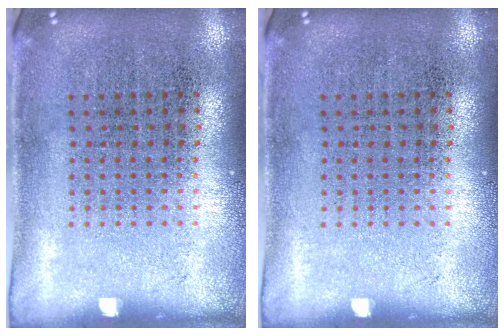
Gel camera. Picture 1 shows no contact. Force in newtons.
{"total": 0.0}